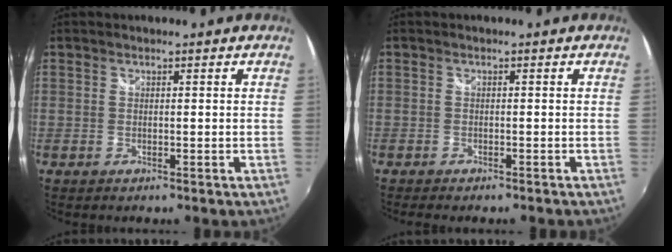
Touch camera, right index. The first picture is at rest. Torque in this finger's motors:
{"motor_torque": [-0.74, -0.69, -0.26, -0.09]}